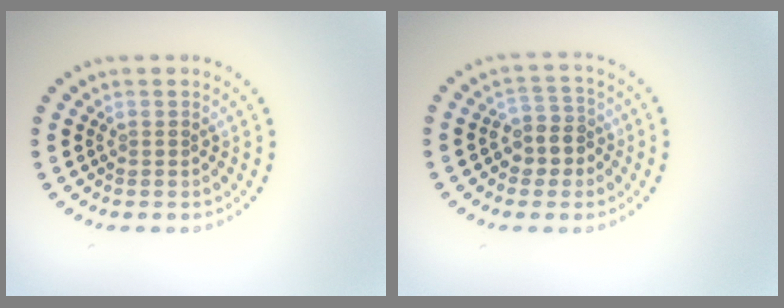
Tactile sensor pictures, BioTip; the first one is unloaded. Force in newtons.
{"total": 2.9, "press": 2.6, "slide": 1.2}